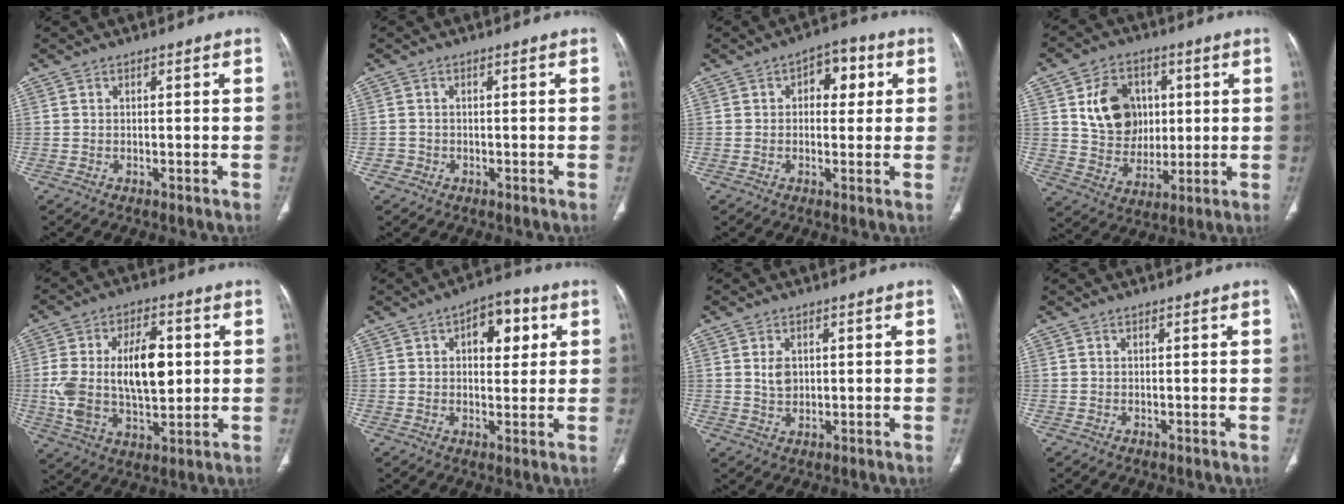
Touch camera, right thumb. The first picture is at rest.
{"total": 1.3, "force": [-0.7, 1.2, 0.0], "torque": [0.001, 0.008, -0.016]}
{"total": 6.7, "force": [1.7, 4.3, 4.9], "torque": [-0.030, 0.008, 0.016]}
{"total": 13.7, "force": [3.2, 11.0, 7.5], "torque": [-0.081, -0.010, 0.065]}
{"total": 16.9, "force": [1.3, 9.1, 14.2], "torque": [-0.244, 0.007, 0.030]}
{"total": 8.9, "force": [2.8, 5.1, 6.8], "torque": [-0.056, 0.004, 0.034]}
{"total": 3.1, "force": [0.7, 2.3, 2.1], "torque": [-0.028, -0.006, 0.017]}
{"total": 0.0}